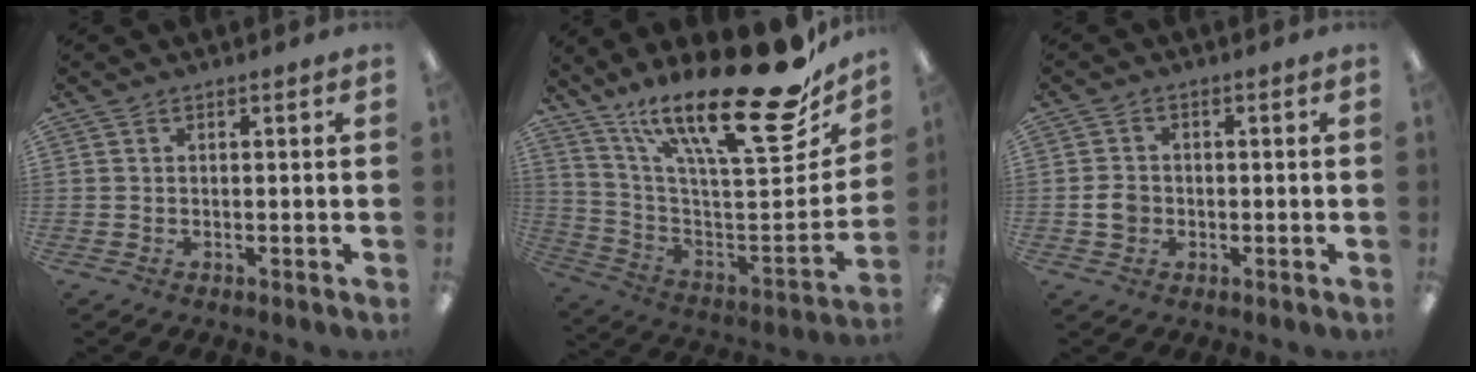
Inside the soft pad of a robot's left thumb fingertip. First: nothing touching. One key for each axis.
{"total": 28.3, "fx": 19.5, "fy": 7.8, "fz": 19.0, "tx": -0.280, "ty": -0.143, "tz": 0.319}
{"total": 3.6, "fx": -0.6, "fy": 3.0, "fz": 2.0, "tx": -0.041, "ty": 0.005, "tz": -0.014}